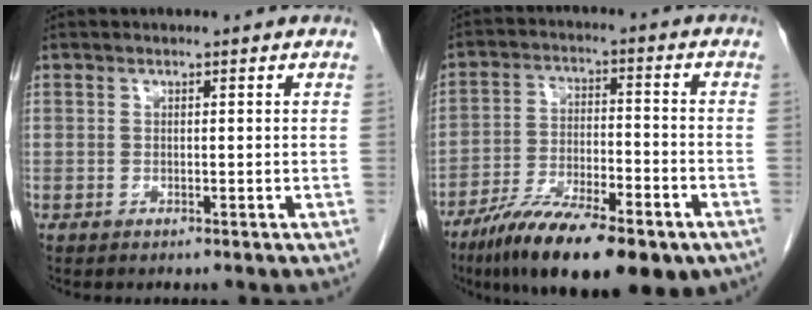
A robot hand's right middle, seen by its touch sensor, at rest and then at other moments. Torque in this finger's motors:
{"motor_torque": [1.39, -0.74, 0.28, 0.17]}